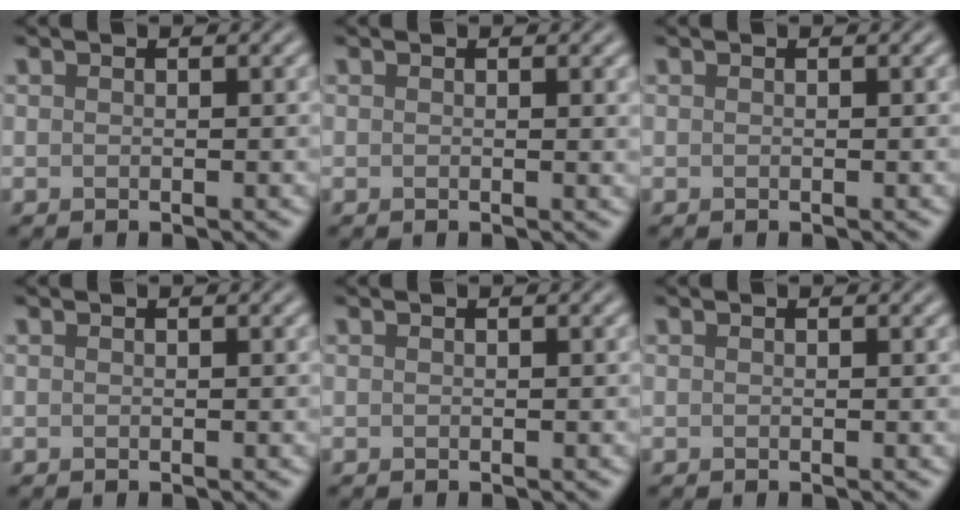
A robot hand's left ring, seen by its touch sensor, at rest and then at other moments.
{"total": 0.7, "force": [0.3, 0.1, 0.6], "torque": [-0.003, -0.001, 0.002]}
{"total": 0.0}
{"total": 0.0}
{"total": 0.0}
{"total": 0.0}